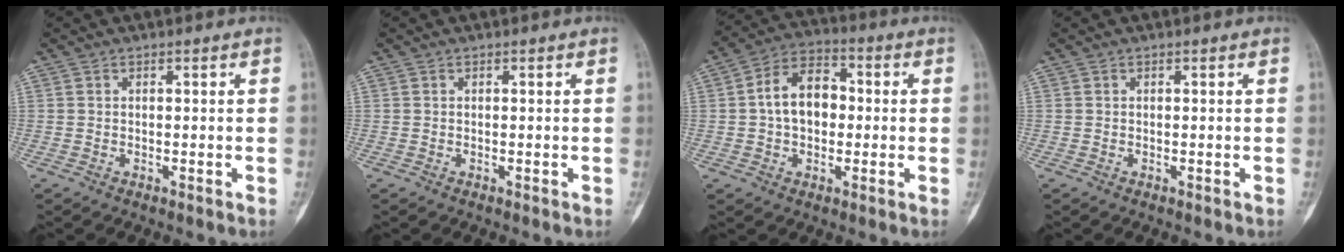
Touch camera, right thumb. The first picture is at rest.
{"total": 0.0}
{"total": 10.6, "force": [0.4, 7.3, 7.6], "torque": [-0.111, 0.026, -0.003]}
{"total": 0.0}